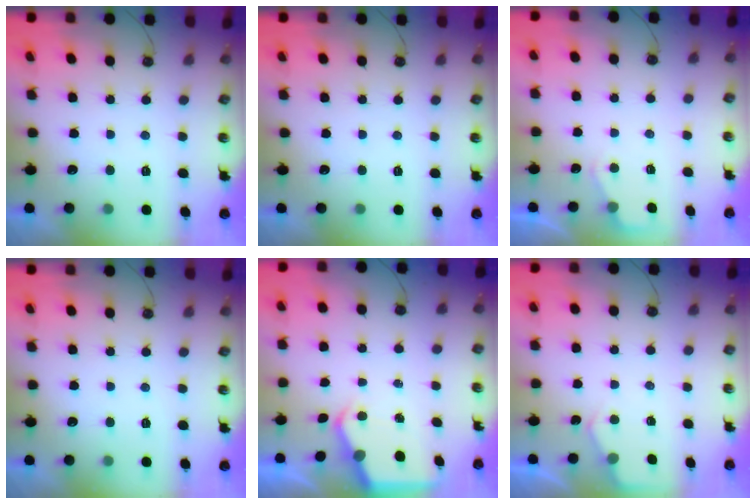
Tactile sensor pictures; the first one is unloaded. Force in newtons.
{"total": 0.0}
{"total": 2.8, "press": 2.7, "slide": 0.5}
{"total": 0.0}
{"total": 4.3, "press": 4.3, "slide": 0.5}
{"total": 3.7, "press": 3.6, "slide": 0.6}